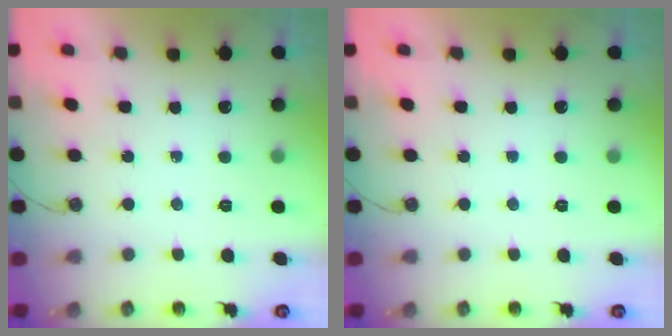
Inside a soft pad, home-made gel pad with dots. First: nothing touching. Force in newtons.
{"total": 0.0}